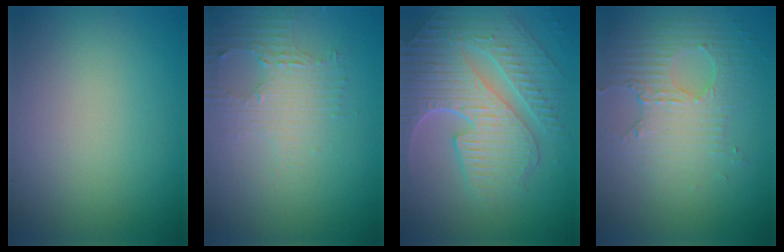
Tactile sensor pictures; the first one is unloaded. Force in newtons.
{"total": 3.3, "press": 2.6, "slide": 2.0}
{"total": 9.4, "press": 6.4, "slide": 6.9}
{"total": 3.5, "press": 3.2, "slide": 1.5}